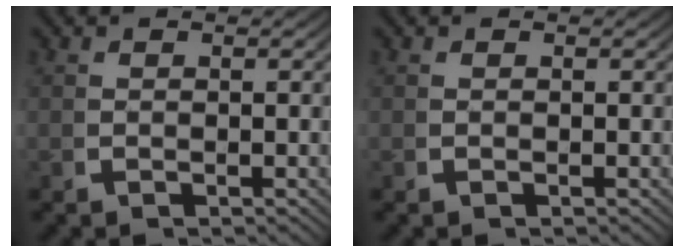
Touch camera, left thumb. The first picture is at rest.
{"total": 0.0}